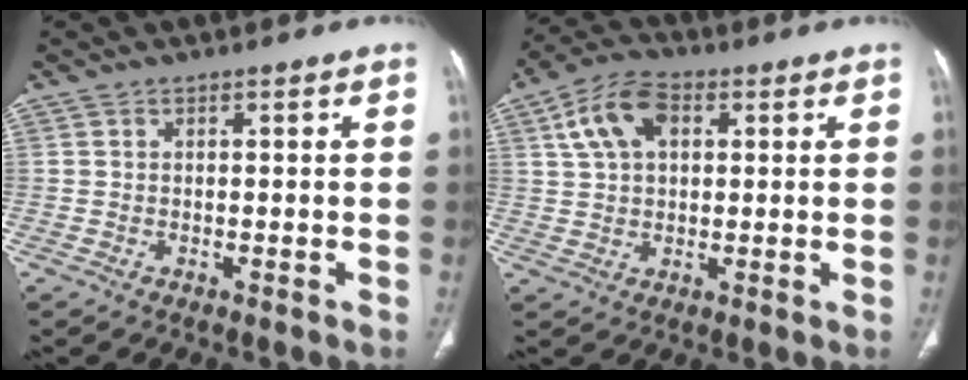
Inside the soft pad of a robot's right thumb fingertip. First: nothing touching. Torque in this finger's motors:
{"motor_torque": [-0.02, 0.05, 0.07, -0.04, 0.08]}